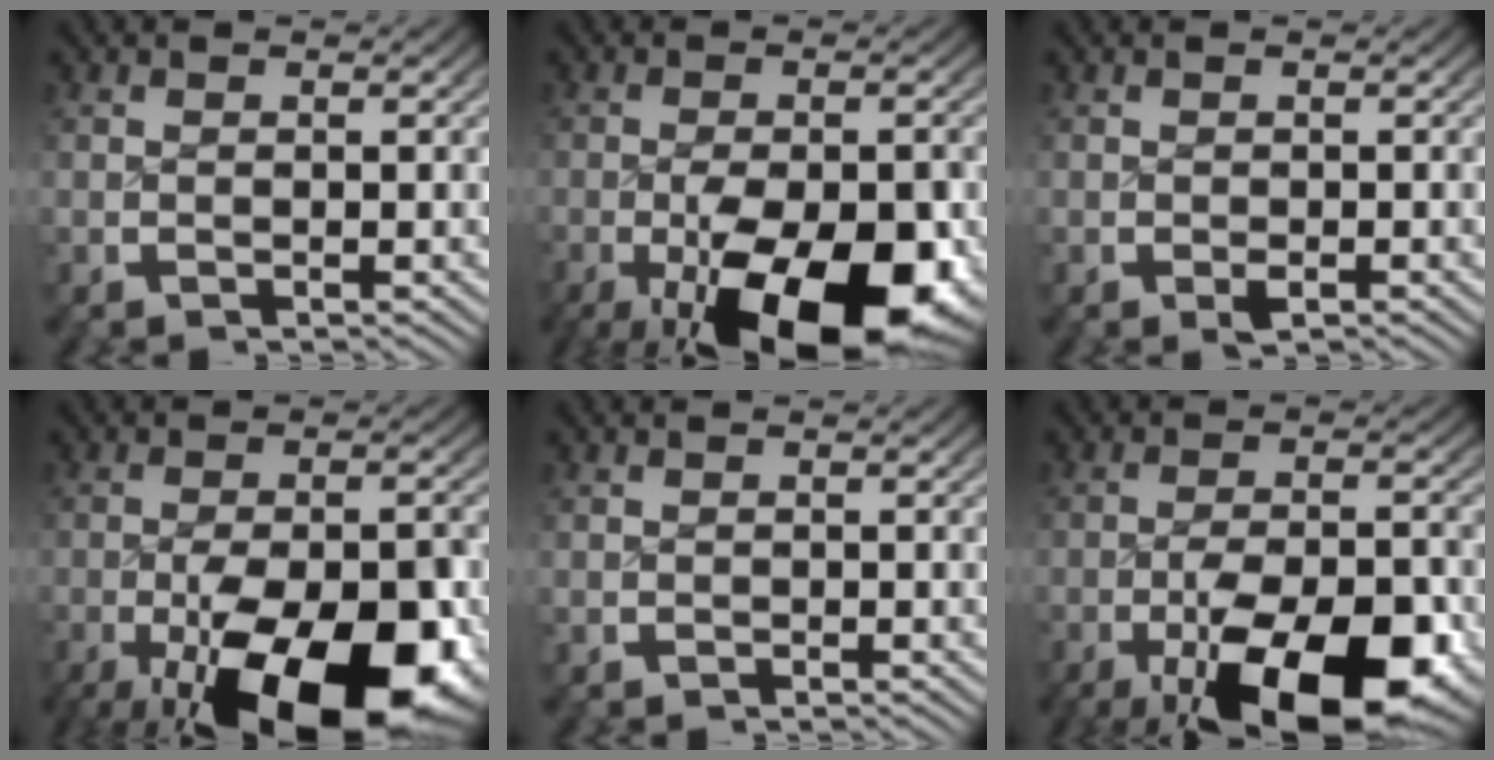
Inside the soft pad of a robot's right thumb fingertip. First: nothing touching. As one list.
[{"total": 15.4, "force": [-6.1, 8.1, 11.5], "torque": [-0.206, -0.057, -0.073]}, {"total": 0.8, "force": [-0.6, 0.4, 0.4], "torque": [-0.013, -0.003, -0.010]}, {"total": 17.1, "force": [-6.6, 9.0, 12.9], "torque": [-0.226, -0.063, -0.077]}, {"total": 0.0}, {"total": 14.1, "force": [-6.1, 7.3, 10.4], "torque": [-0.192, -0.055, -0.079]}]